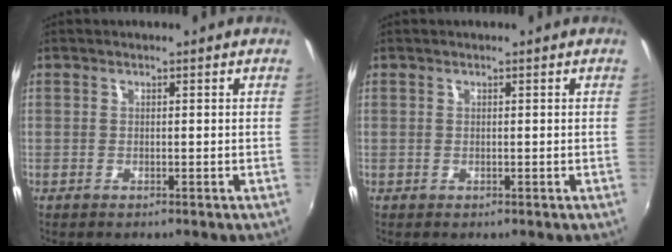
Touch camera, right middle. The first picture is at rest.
{"total": 0.0}